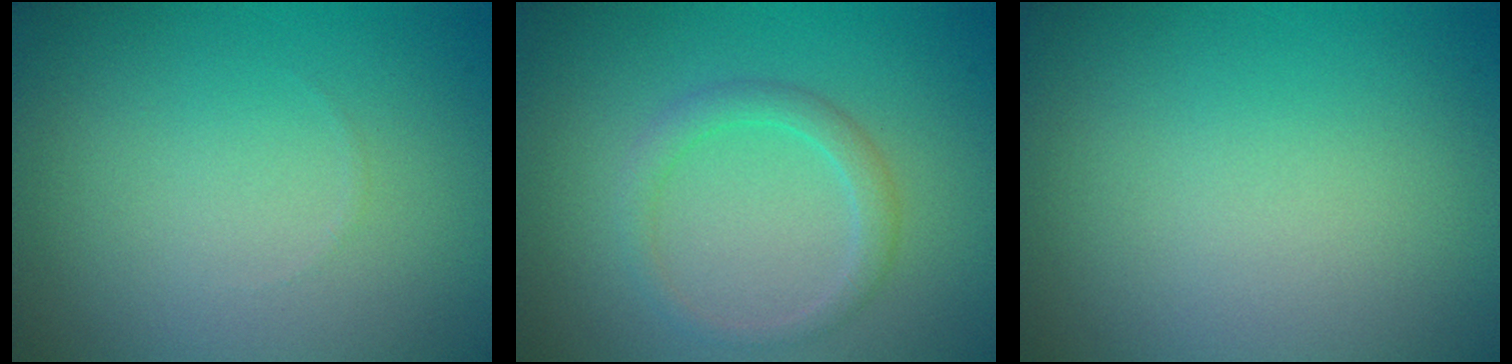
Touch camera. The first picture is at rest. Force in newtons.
{"total": 1.9, "press": 1.9, "slide": 0.1}
{"total": 0.0}